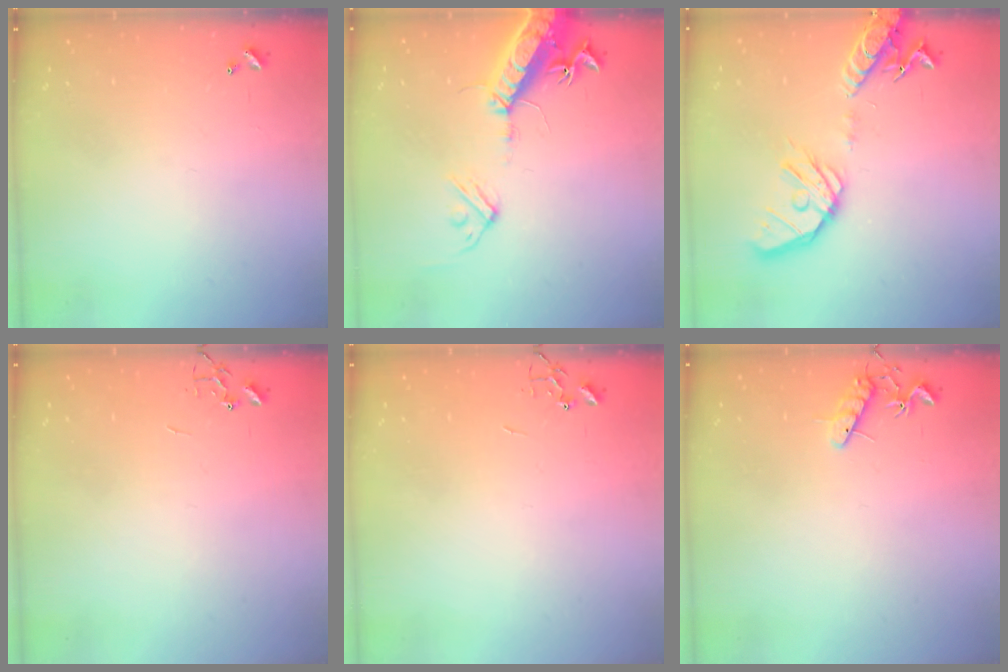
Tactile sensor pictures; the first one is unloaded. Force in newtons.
{"total": 17.3, "press": 16.8, "slide": 3.9}
{"total": 17.8, "press": 17.5, "slide": 3.0}
{"total": 0.0}
{"total": 0.0}
{"total": 7.5, "press": 7.4, "slide": 0.6}